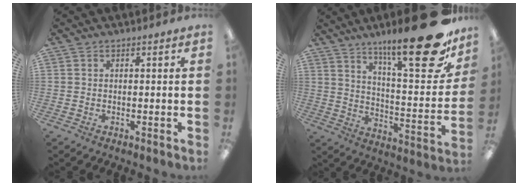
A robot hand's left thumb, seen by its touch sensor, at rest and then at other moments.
{"total": 24.1, "force": [16.0, 6.1, 16.9], "torque": [-0.243, -0.111, 0.254]}